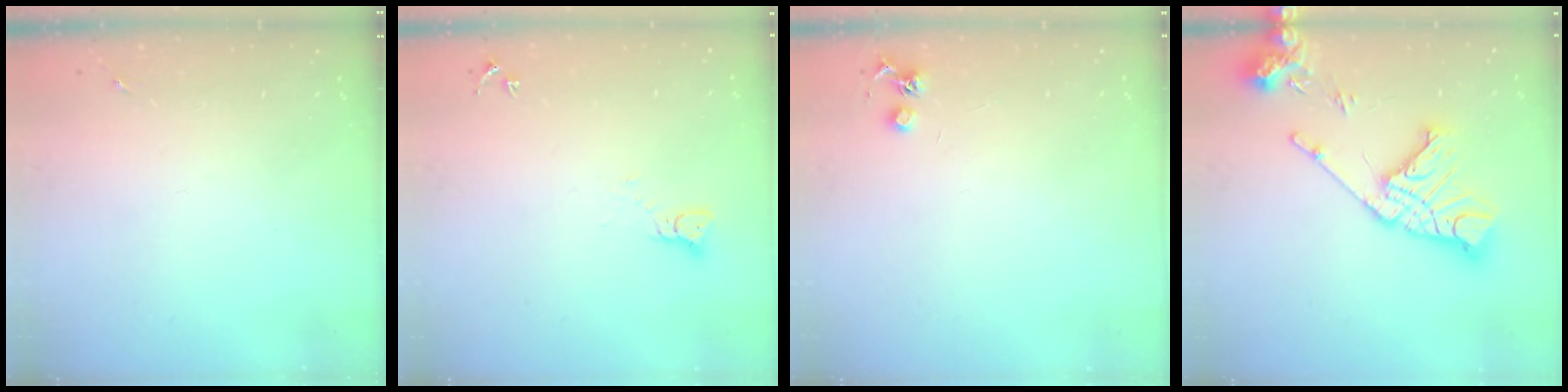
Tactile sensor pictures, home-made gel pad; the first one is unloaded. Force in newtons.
{"total": 3.3, "press": 3.3, "slide": 0.1}
{"total": 4.1, "press": 4.1, "slide": 0.5}
{"total": 19.0, "press": 18.8, "slide": 2.3}